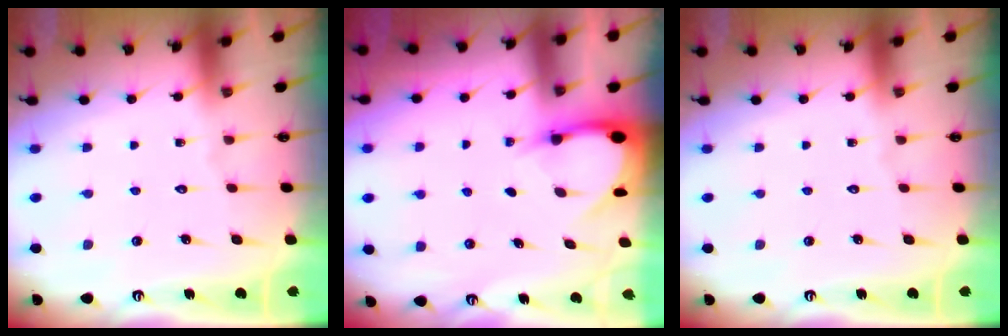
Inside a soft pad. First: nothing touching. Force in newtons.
{"total": 3.6, "press": 3.6, "slide": 0.3}
{"total": 0.0}